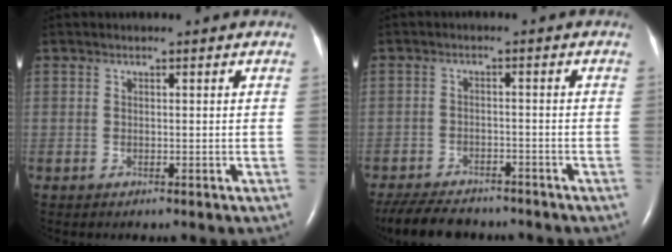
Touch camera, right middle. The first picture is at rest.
{"total": 10.8, "force": [-9.3, 3.6, 4.3], "torque": [-0.084, -0.013, -0.138]}